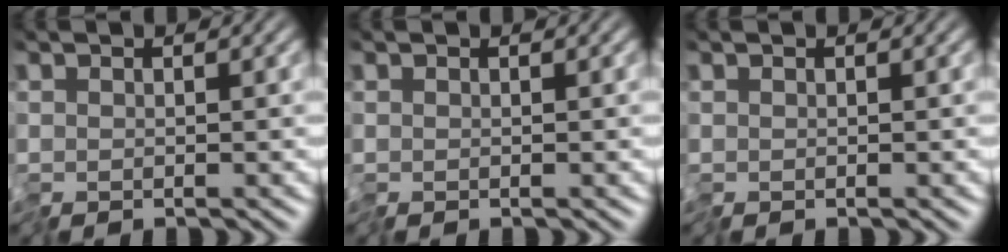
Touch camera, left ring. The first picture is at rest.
{"total": 0.0}
{"total": 0.0}